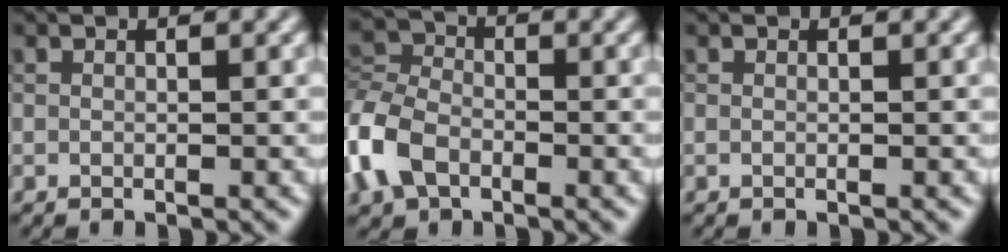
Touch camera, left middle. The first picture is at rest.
{"total": 5.6, "force": [-2.8, 3.7, 3.1], "torque": [-0.076, 0.006, -0.071]}
{"total": 0.0}